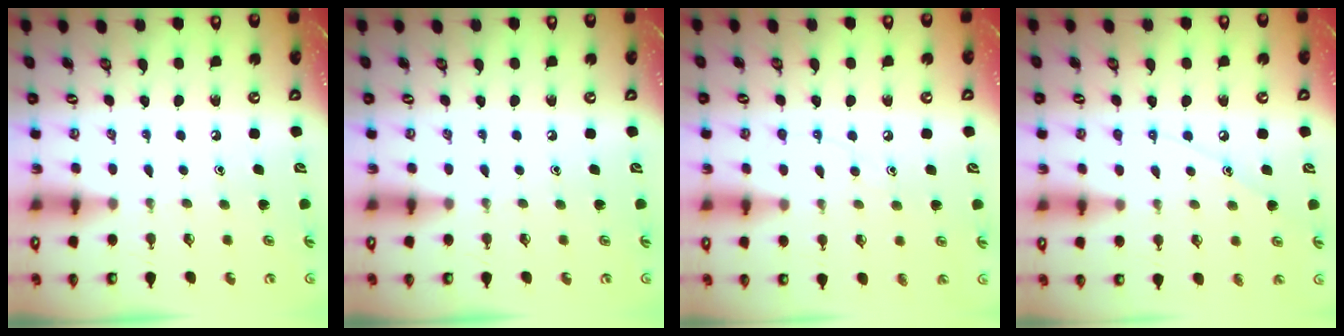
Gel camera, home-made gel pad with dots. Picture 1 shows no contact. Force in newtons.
{"total": 0.0}
{"total": 9.3, "press": 9.3, "slide": 0.6}
{"total": 6.5, "press": 6.5, "slide": 0.3}